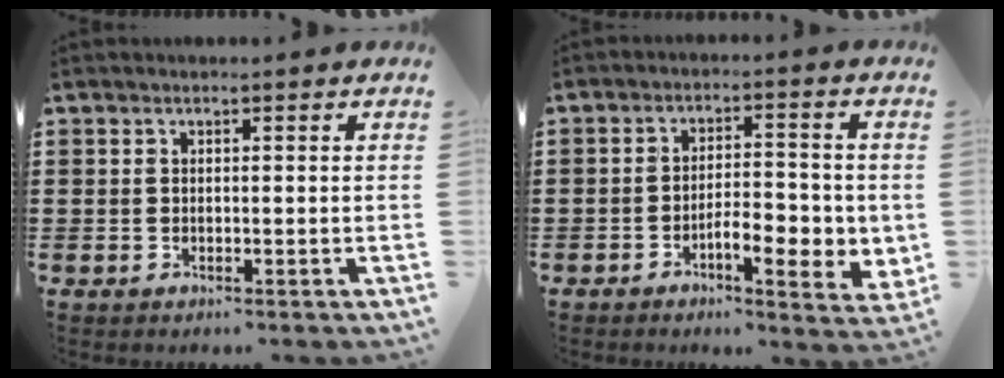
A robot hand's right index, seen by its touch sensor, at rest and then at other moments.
{"total": 6.0, "force": [-2.2, 2.4, 5.1], "torque": [-0.070, 0.000, -0.041]}